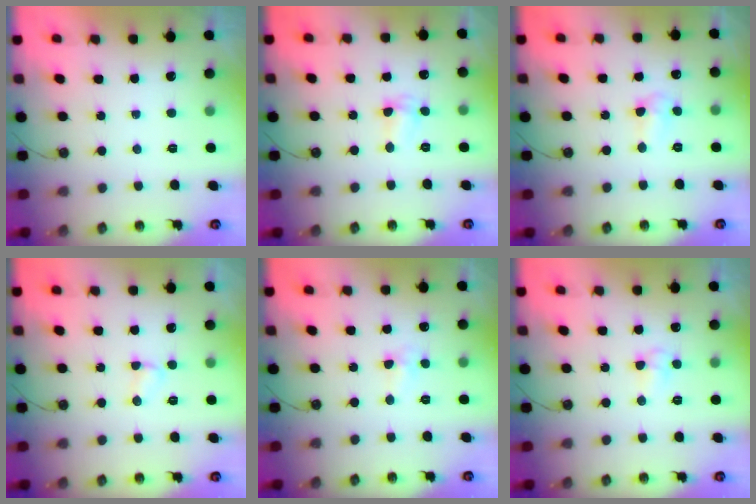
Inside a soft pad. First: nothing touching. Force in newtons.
{"total": 2.2, "press": 2.2, "slide": 0.5}
{"total": 3.4, "press": 3.4, "slide": 0.5}
{"total": 2.6, "press": 2.6, "slide": 0.4}
{"total": 4.3, "press": 4.2, "slide": 0.7}
{"total": 4.4, "press": 4.4, "slide": 0.5}